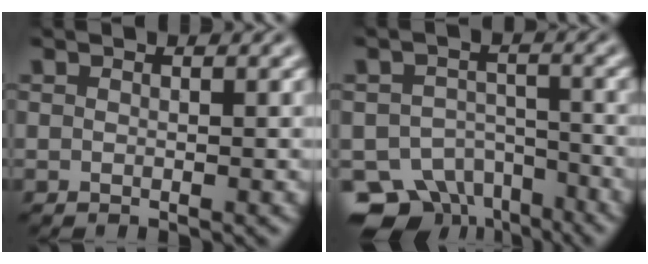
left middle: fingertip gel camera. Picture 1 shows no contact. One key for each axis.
{"total": 8.8, "fx": -6.3, "fy": 5.2, "fz": 3.1, "tx": -0.035, "ty": -0.016, "tz": -0.089}